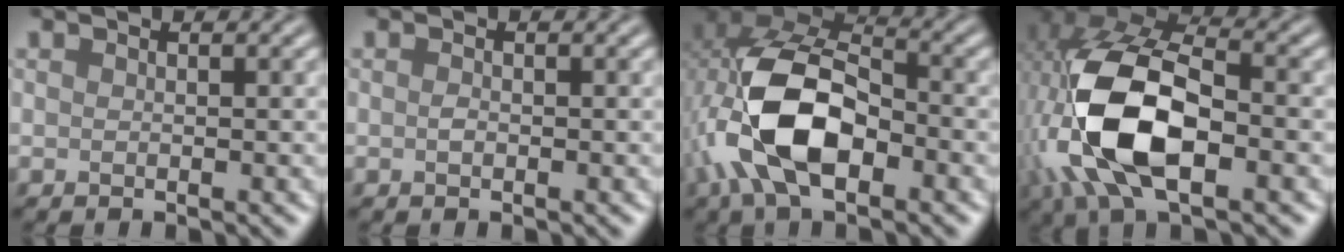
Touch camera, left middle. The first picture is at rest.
{"total": 0.5, "force": [-0.1, 0.3, 0.4], "torque": [-0.012, 0.003, -0.003]}
{"total": 12.1, "force": [-2.9, 6.8, 9.6], "torque": [-0.202, -0.006, -0.059]}
{"total": 13.5, "force": [-3.1, 6.8, 11.3], "torque": [-0.247, 0.001, -0.062]}